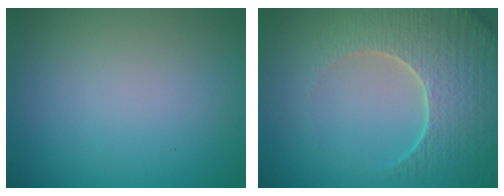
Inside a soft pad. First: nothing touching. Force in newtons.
{"total": 6.1, "press": 5.2, "slide": 3.2}